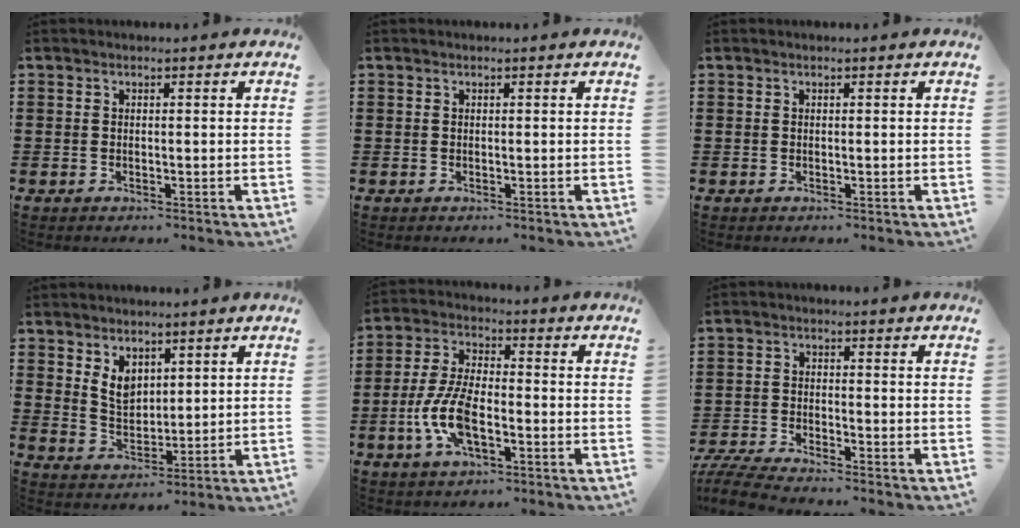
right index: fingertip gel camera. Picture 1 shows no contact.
{"total": 0.0}
{"total": 0.0}
{"total": 4.6, "force": [2.6, 3.0, 2.4], "torque": [-0.058, 0.005, 0.049]}
{"total": 9.0, "force": [-2.7, 4.0, 7.5], "torque": [-0.182, -0.010, -0.058]}
{"total": 4.6, "force": [-4.4, -0.1, 1.2], "torque": [-0.041, -0.012, -0.093]}